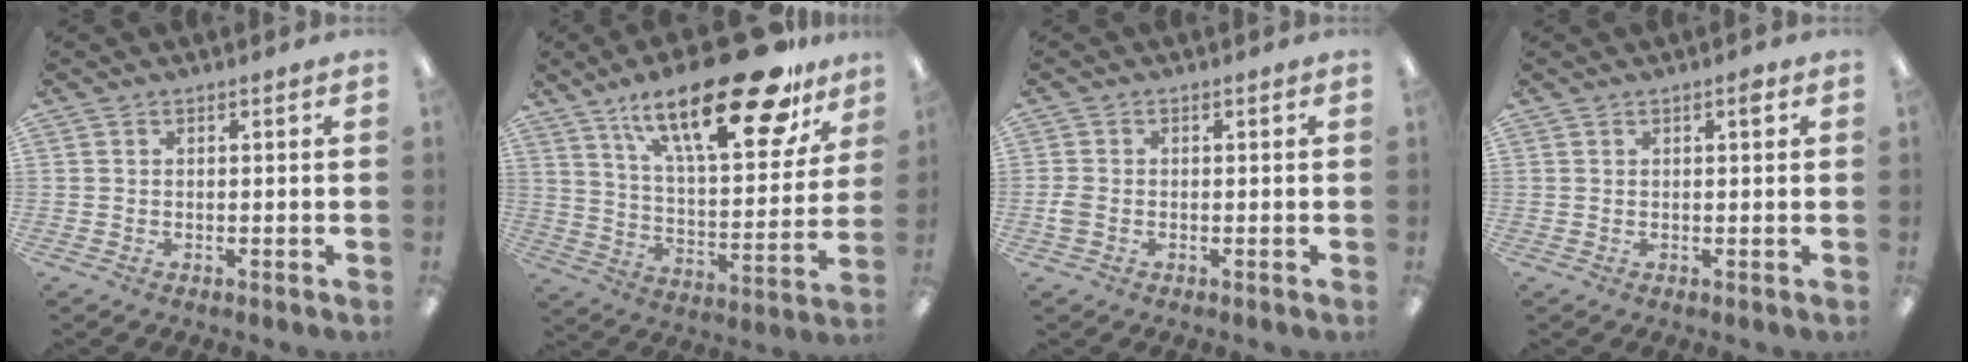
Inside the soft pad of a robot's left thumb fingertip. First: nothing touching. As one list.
[{"total": 28.4, "force": [18.7, 9.2, 19.4], "torque": [-0.290, -0.113, 0.301]}, {"total": 2.4, "force": [-0.5, 1.7, 1.7], "torque": [-0.036, 0.001, -0.010]}, {"total": 1.8, "force": [0.9, 0.6, 1.5], "torque": [-0.015, -0.004, 0.011]}]